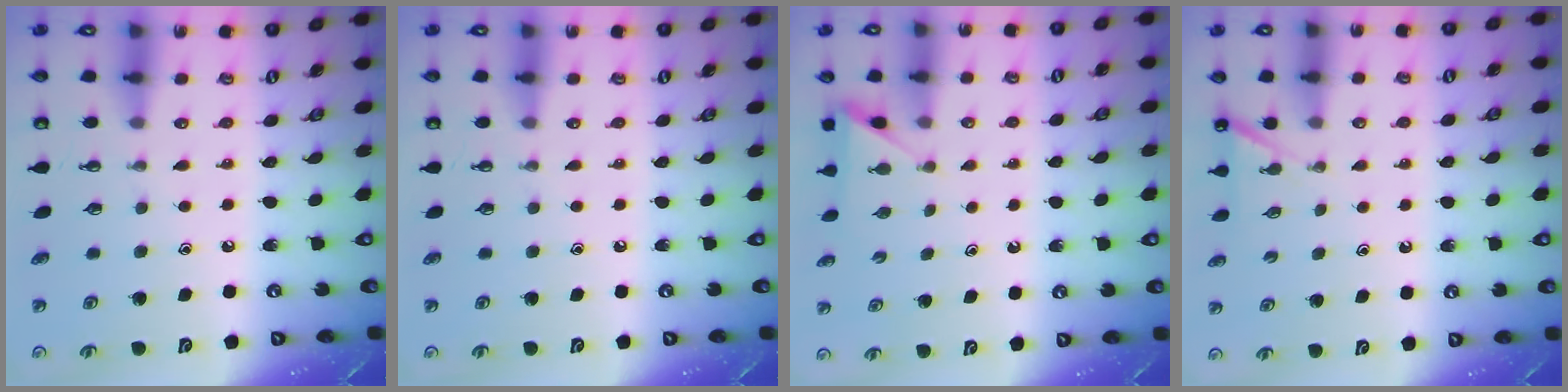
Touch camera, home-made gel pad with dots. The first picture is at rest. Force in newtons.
{"total": 0.0}
{"total": 3.0, "press": 3.0, "slide": 0.3}
{"total": 2.3, "press": 2.3, "slide": 0.2}